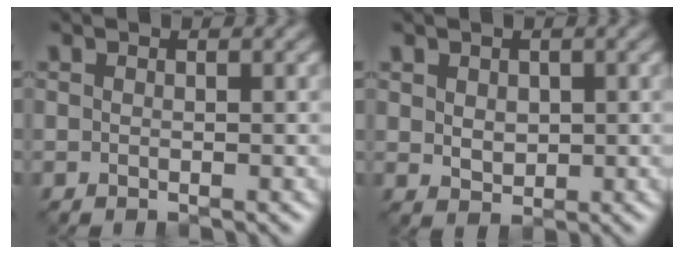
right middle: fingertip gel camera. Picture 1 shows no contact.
{"total": 1.8, "force": [0.5, 1.4, 1.0], "torque": [-0.020, -0.004, 0.013]}